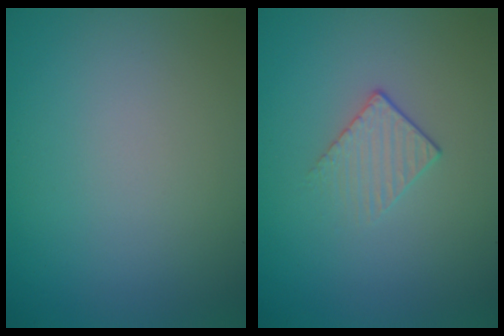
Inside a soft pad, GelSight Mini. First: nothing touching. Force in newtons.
{"total": 1.5, "press": 0.9, "slide": 1.2}